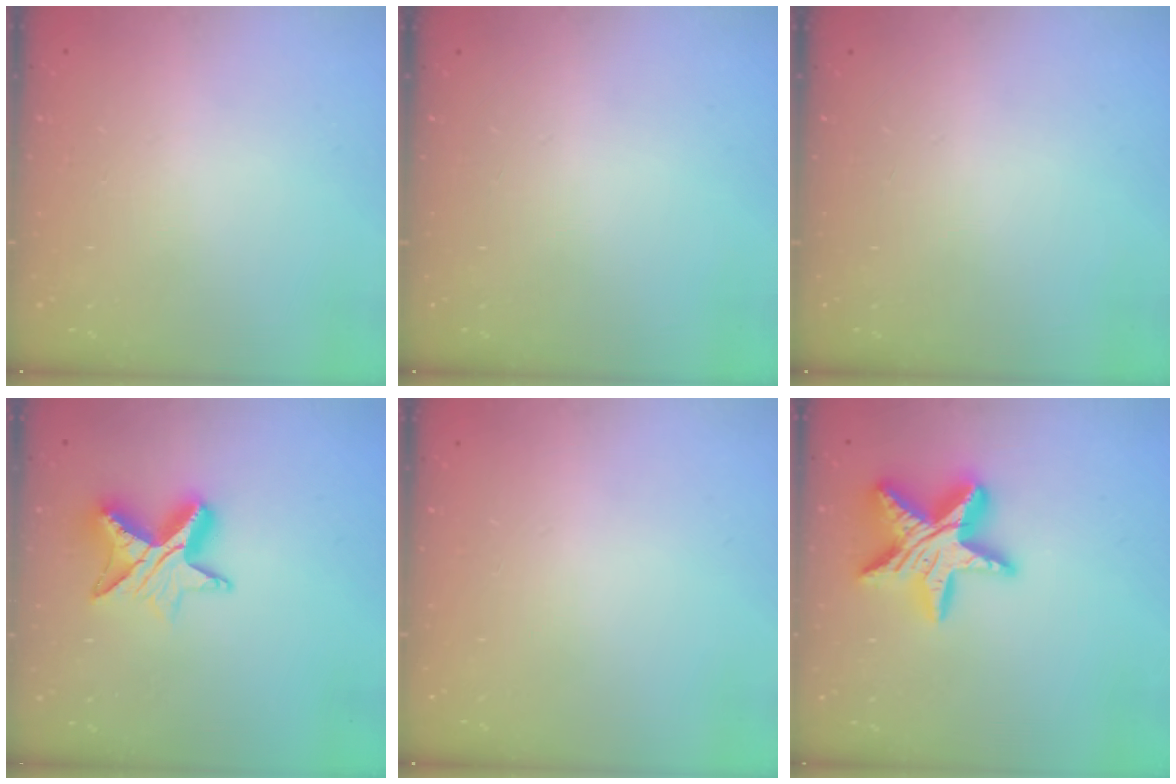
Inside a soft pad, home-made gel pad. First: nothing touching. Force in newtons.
{"total": 0.0}
{"total": 0.0}
{"total": 9.5, "press": 9.5, "slide": 0.7}
{"total": 0.0}
{"total": 18.1, "press": 18.1, "slide": 1.3}